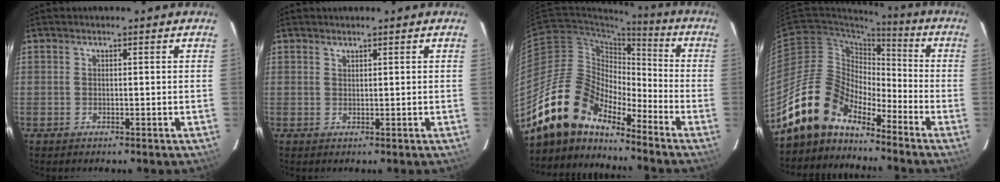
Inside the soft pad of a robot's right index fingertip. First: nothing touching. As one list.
[{"total": 0.7, "force": [0.7, 0.0, 0.0], "torque": [0.000, 0.000, 0.013]}, {"total": 16.3, "force": [-13.6, 6.4, 6.4], "torque": [-0.118, 0.010, -0.257]}, {"total": 14.2, "force": [-11.8, 6.1, 4.8], "torque": [-0.092, 0.022, -0.225]}]